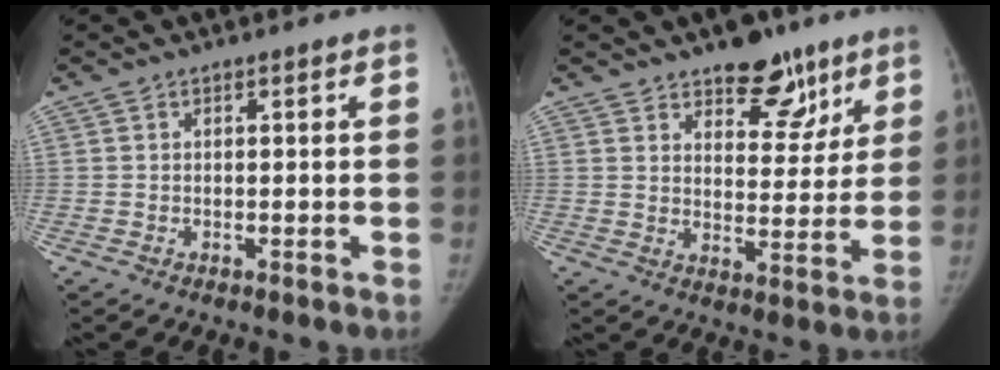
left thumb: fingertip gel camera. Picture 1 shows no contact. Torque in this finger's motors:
{"motor_torque": [0.41, -0.36, 0.70, -0.87, 0.13]}